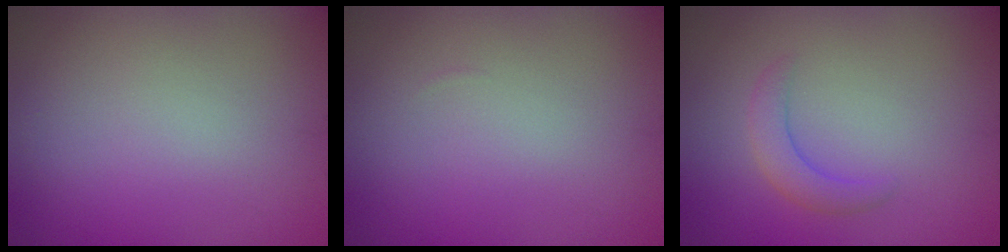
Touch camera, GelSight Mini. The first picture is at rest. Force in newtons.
{"total": 0.0}
{"total": 2.1, "press": 2.1, "slide": 0.2}